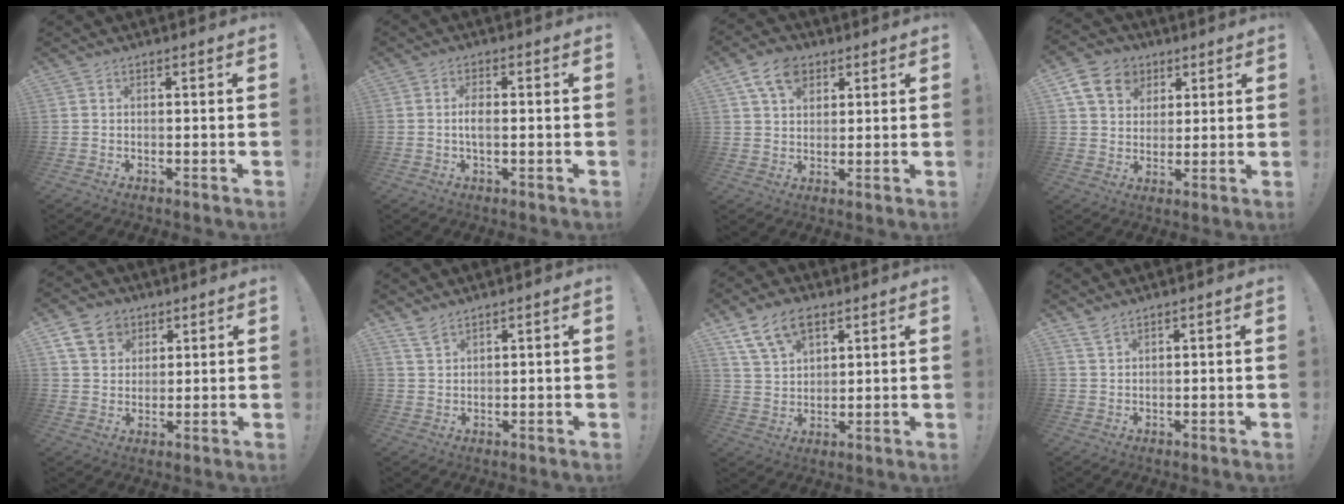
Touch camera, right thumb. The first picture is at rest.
{"total": 3.5, "force": [-0.5, 1.3, 3.2], "torque": [-0.070, 0.005, -0.011]}
{"total": 9.6, "force": [4.9, 6.5, 4.9], "torque": [-0.083, -0.011, 0.095]}
{"total": 12.5, "force": [5.4, 10.0, 5.3], "torque": [-0.077, -0.024, 0.109]}
{"total": 10.2, "force": [5.2, 7.8, 4.0], "torque": [-0.063, -0.019, 0.105]}
{"total": 3.8, "force": [3.1, 1.1, 1.9], "torque": [-0.032, -0.021, 0.057]}
{"total": 11.2, "force": [6.5, 6.7, 6.1], "torque": [-0.109, -0.020, 0.126]}
{"total": 2.5, "force": [2.1, 0.6, 1.3], "torque": [-0.024, -0.011, 0.039]}